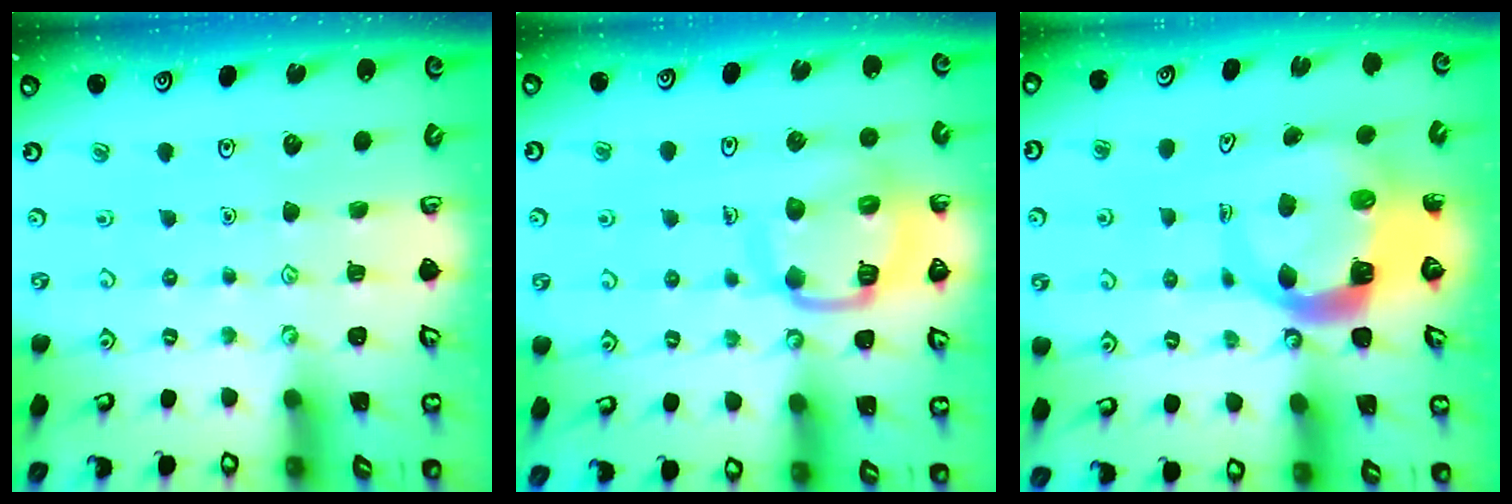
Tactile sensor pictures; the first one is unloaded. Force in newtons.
{"total": 14.2, "press": 14.1, "slide": 1.5}
{"total": 8.6, "press": 8.6, "slide": 1.2}